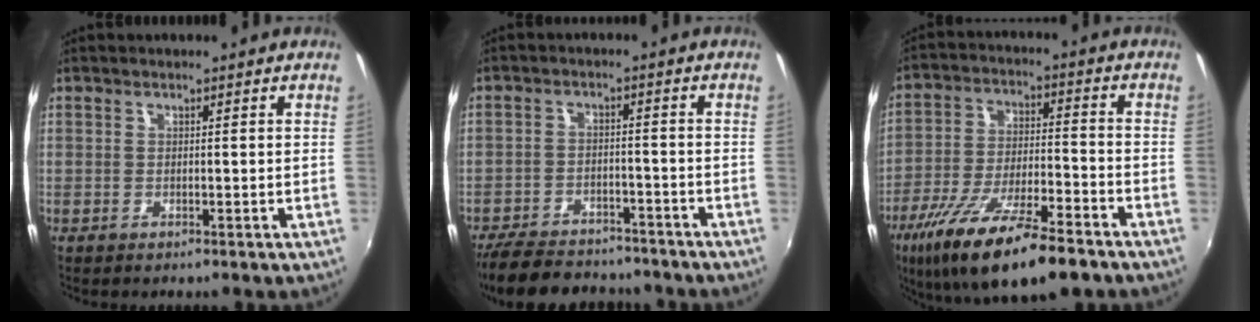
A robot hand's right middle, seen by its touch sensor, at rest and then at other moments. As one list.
[{"total": 17.1, "force": [-14.4, 6.1, 6.9], "torque": [-0.160, -0.009, -0.209]}, {"total": 19.7, "force": [-13.6, 4.5, 13.5], "torque": [-0.258, -0.044, -0.231]}]